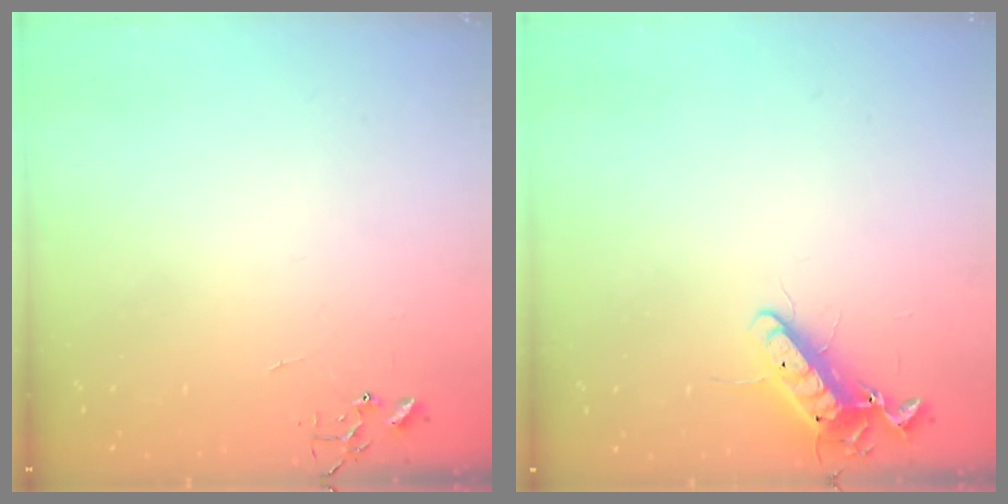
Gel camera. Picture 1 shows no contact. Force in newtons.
{"total": 12.1, "press": 12.0, "slide": 1.4}